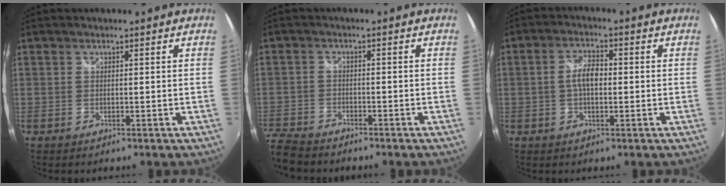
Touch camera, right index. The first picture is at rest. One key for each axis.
{"total": 8.8, "fx": -7.6, "fy": 3.5, "fz": 2.6, "tx": -0.097, "ty": -0.017, "tz": -0.148}
{"total": 5.5, "fx": -0.2, "fy": 2.8, "fz": 4.7, "tx": -0.090, "ty": 0.012, "tz": -0.003}